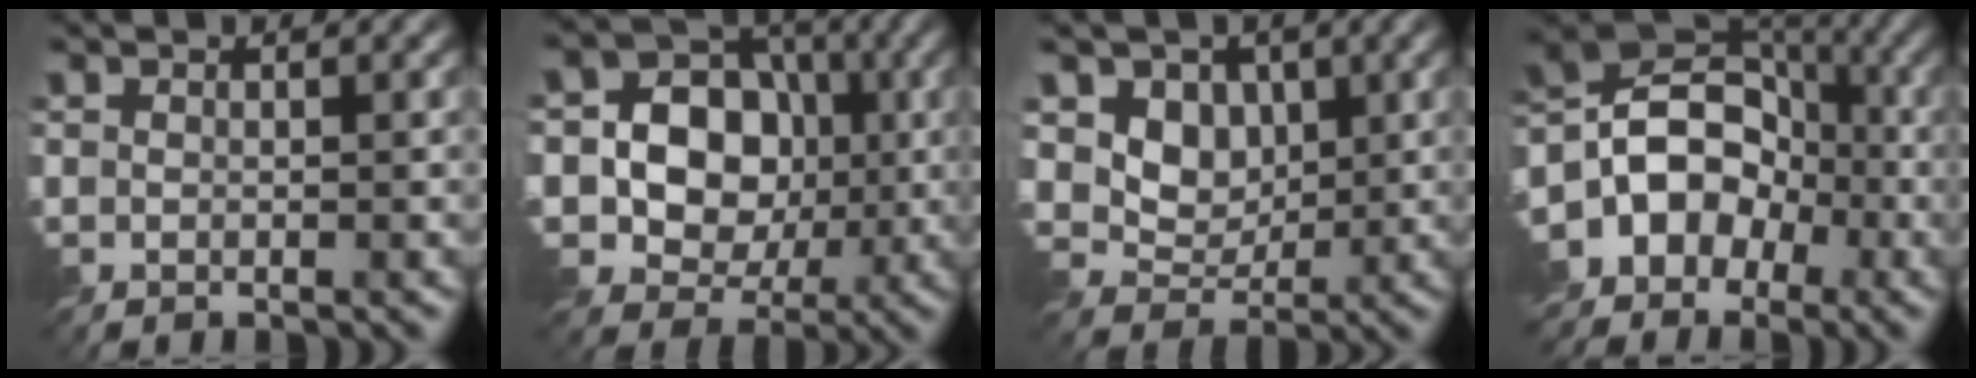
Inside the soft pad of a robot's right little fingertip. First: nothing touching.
{"total": 8.2, "force": [0.0, 7.2, 4.1], "torque": [-0.061, 0.015, -0.017]}
{"total": 4.3, "force": [1.2, 3.5, 2.3], "torque": [-0.053, -0.019, 0.018]}
{"total": 10.3, "force": [-4.8, 8.5, 3.3], "torque": [-0.057, 0.008, -0.101]}